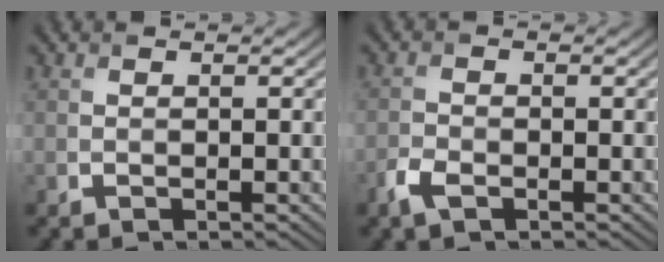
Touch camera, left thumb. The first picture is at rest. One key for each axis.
{"total": 2.5, "fx": -1.6, "fy": 1.2, "fz": 1.5, "tx": -0.039, "ty": -0.003, "tz": -0.038}